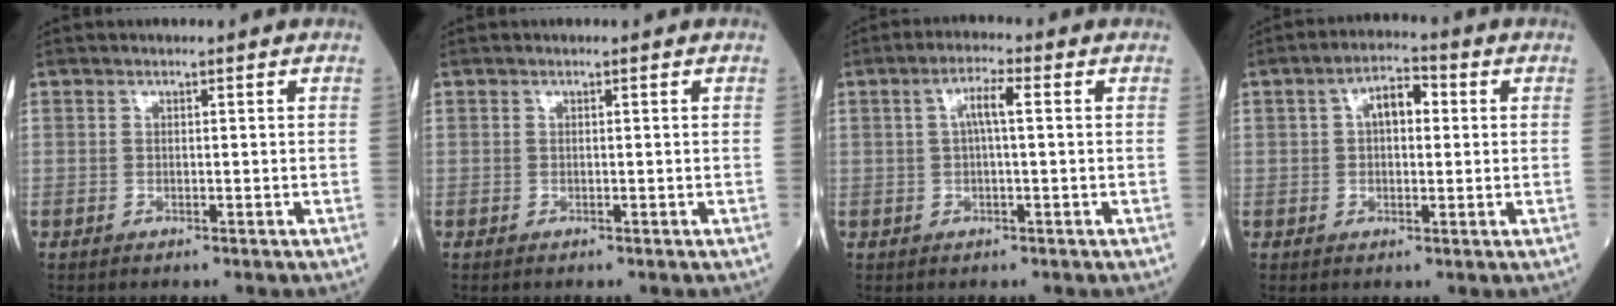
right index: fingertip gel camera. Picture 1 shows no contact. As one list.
[{"total": 0.0}, {"total": 3.9, "force": [0.7, 0.5, 3.8], "torque": [-0.071, 0.012, 0.010]}, {"total": 5.3, "force": [1.0, 2.5, 4.5], "torque": [-0.076, 0.021, 0.014]}]